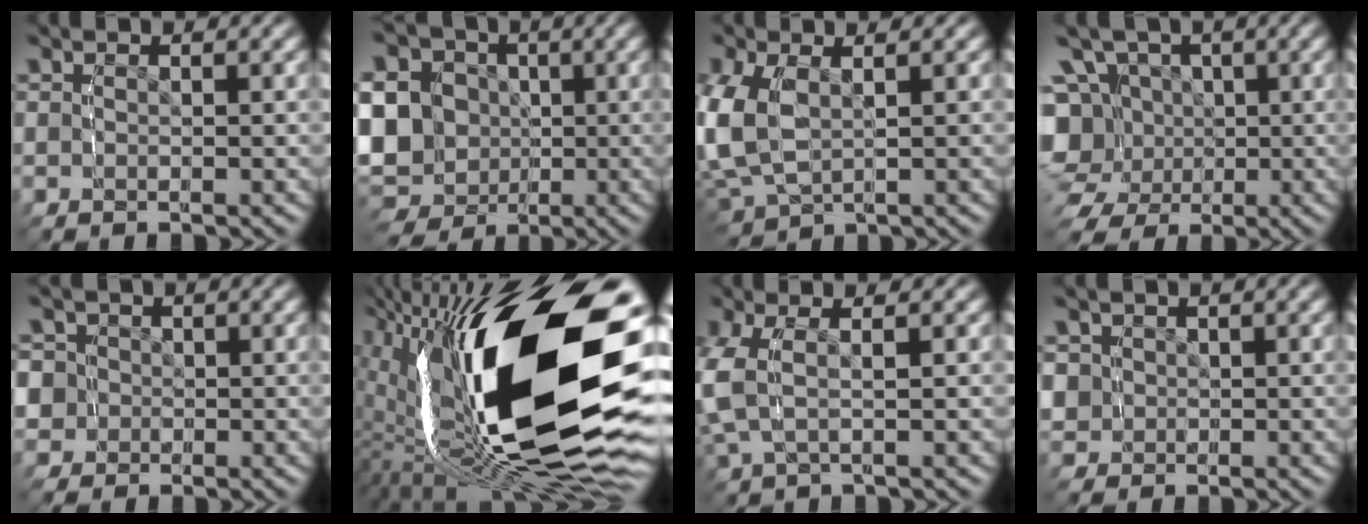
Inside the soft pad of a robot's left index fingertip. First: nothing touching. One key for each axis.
{"total": 14.1, "fx": -1.2, "fy": 12.6, "fz": 6.3, "tx": -0.154, "ty": -0.037, "tz": -0.028}
{"total": 7.1, "fx": -0.2, "fy": 5.8, "fz": 4.2, "tx": -0.128, "ty": -0.016, "tz": 0.002}
{"total": 12.3, "fx": -1.0, "fy": 11.1, "fz": 5.3, "tx": -0.124, "ty": -0.045, "tz": -0.016}
{"total": 6.3, "fx": -0.4, "fy": 6.0, "fz": 1.9, "tx": -0.063, "ty": -0.018, "tz": -0.009}
{"total": 23.0, "fx": -2.6, "fy": 10.5, "fz": 20.3, "tx": -0.335, "ty": 0.006, "tz": -0.036}
{"total": 5.9, "fx": 0.0, "fy": 4.4, "fz": 4.0, "tx": -0.117, "ty": -0.005, "tz": -0.003}
{"total": 3.7, "fx": -0.1, "fy": 3.6, "fz": 0.8, "tx": -0.037, "ty": -0.014, "tz": 0.004}